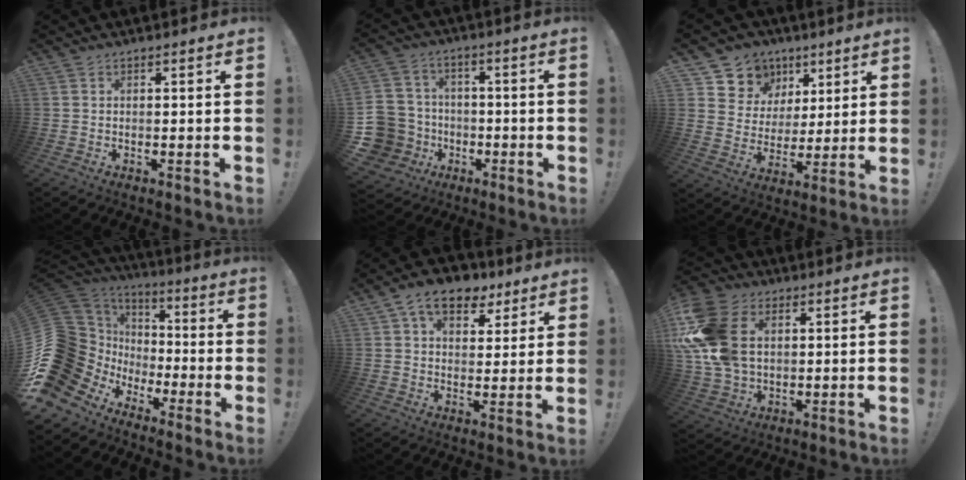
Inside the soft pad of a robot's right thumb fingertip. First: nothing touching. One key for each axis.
{"total": 13.4, "fx": -3.2, "fy": 12.2, "fz": 4.6, "tx": -0.104, "ty": 0.023, "tz": -0.041}
{"total": 10.3, "fx": 5.5, "fy": 8.6, "fz": 1.5, "tx": -0.031, "ty": -0.041, "tz": 0.117}
{"total": 20.0, "fx": -3.2, "fy": 15.9, "fz": 11.6, "tx": -0.226, "ty": -0.005, "tz": -0.002}
{"total": 11.7, "fx": 6.4, "fy": 7.3, "fz": 6.5, "tx": -0.088, "ty": -0.027, "tz": 0.118}
{"total": 20.1, "fx": 3.9, "fy": 14.4, "fz": 13.5, "tx": -0.264, "ty": -0.008, "tz": 0.079}